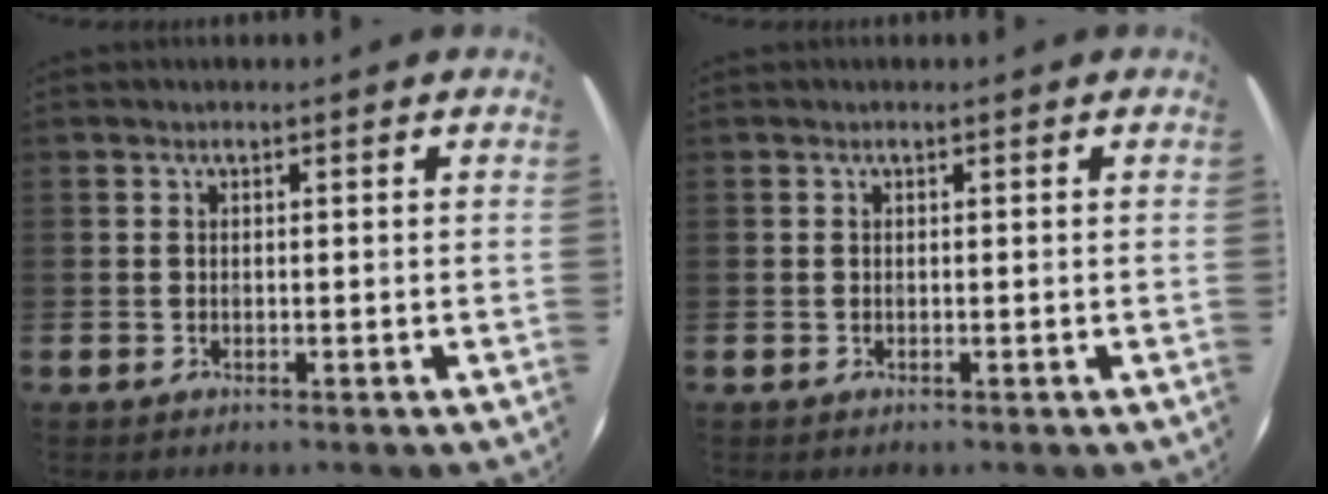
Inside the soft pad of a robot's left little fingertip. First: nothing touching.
{"total": 0.0}